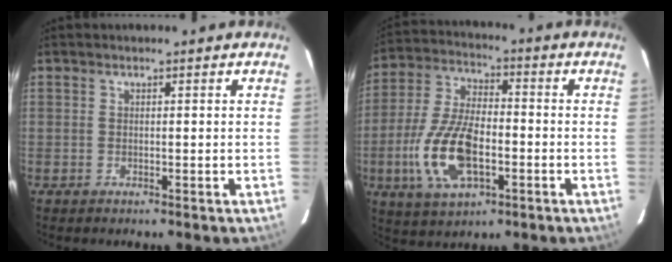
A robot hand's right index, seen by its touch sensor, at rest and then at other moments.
{"total": 15.2, "force": [-4.5, 7.0, 12.8], "torque": [-0.275, -0.003, -0.081]}